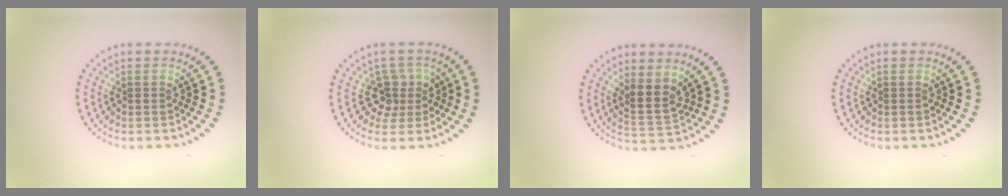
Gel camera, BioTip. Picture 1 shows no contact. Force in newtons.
{"total": 2.7, "press": 2.0, "slide": 1.9}
{"total": 2.9, "press": 2.3, "slide": 1.6}
{"total": 0.0}